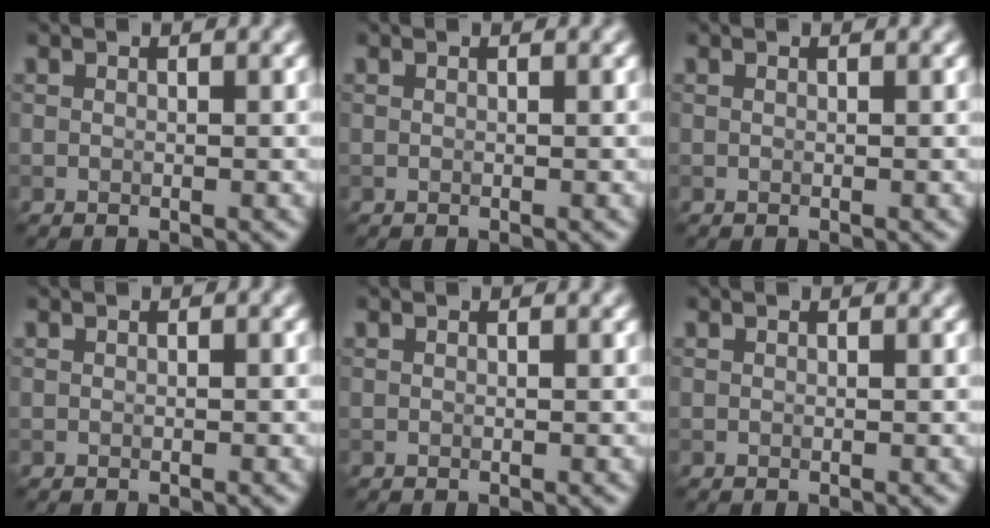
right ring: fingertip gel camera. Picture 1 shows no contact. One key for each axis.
{"total": 0.0}
{"total": 0.0}
{"total": 0.0}
{"total": 0.0}
{"total": 0.0}